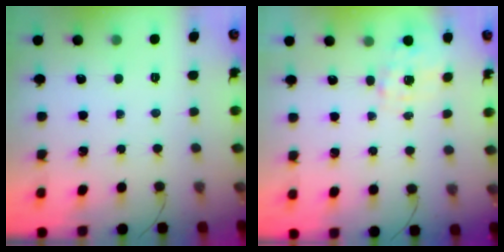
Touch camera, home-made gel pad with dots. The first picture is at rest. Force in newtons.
{"total": 1.2, "press": 1.1, "slide": 0.5}